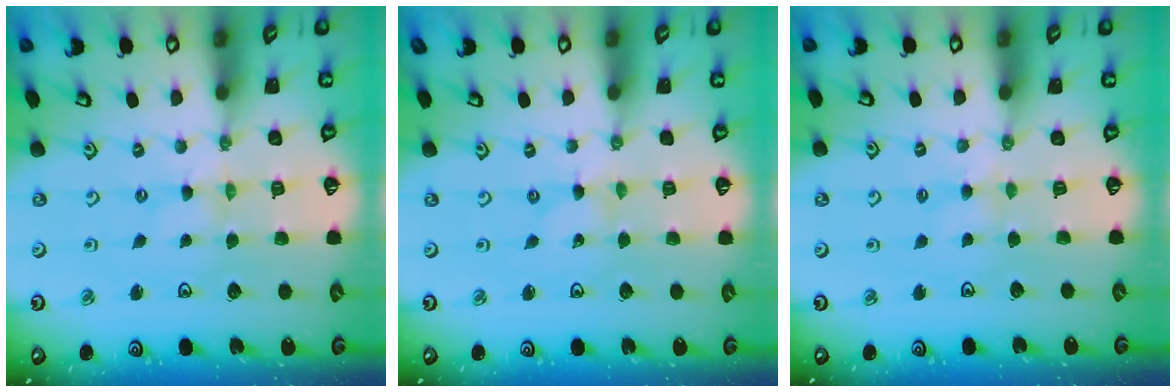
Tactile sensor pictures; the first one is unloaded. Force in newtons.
{"total": 0.0}
{"total": 2.7, "press": 2.6, "slide": 0.5}